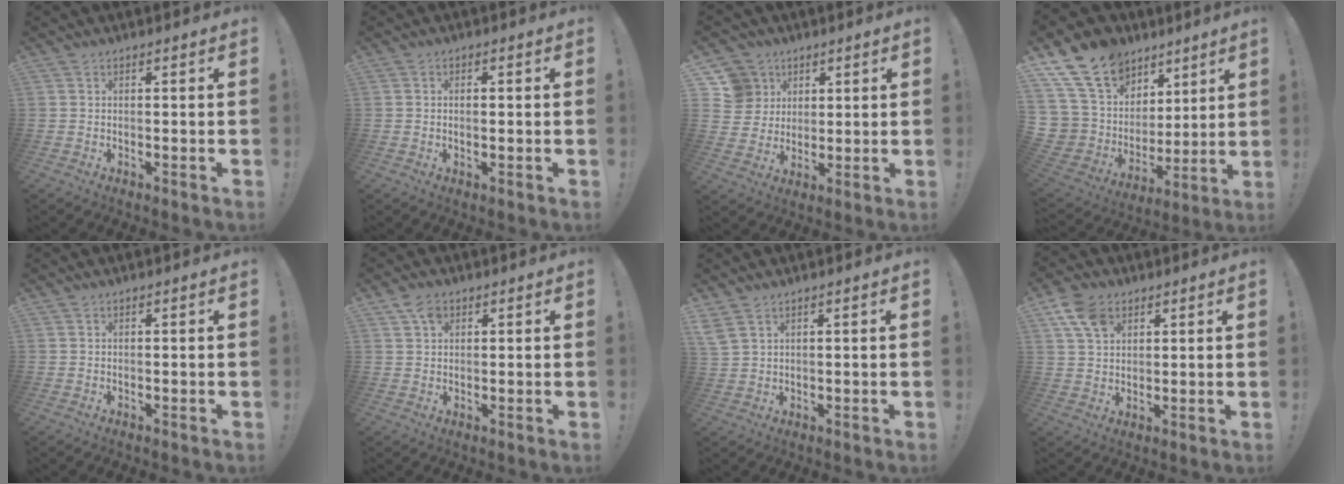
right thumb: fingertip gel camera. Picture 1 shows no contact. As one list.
[{"total": 1.4, "force": [-0.3, 0.6, 1.2], "torque": [-0.011, -0.003, -0.009]}, {"total": 9.0, "force": [3.4, 8.2, 1.5], "torque": [-0.026, -0.015, 0.075]}, {"total": 17.7, "force": [11.3, 11.8, 6.6], "torque": [-0.129, -0.076, 0.245]}, {"total": 0.0}, {"total": 4.2, "force": [2.2, 2.9, 2.2], "torque": [-0.025, -0.009, 0.039]}, {"total": 3.5, "force": [2.4, 1.6, 2.0], "torque": [-0.049, -0.003, 0.050]}, {"total": 9.3, "force": [4.7, 6.1, 5.2], "torque": [-0.103, -0.009, 0.092]}]